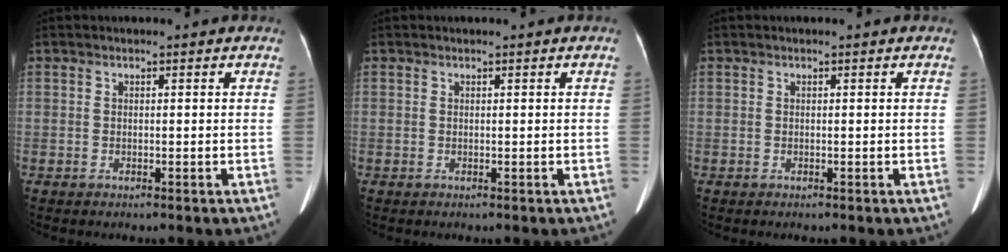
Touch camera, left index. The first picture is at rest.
{"total": 0.0}
{"total": 0.0}